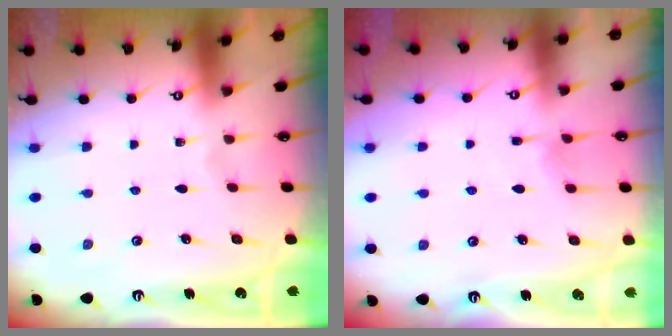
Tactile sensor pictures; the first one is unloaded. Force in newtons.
{"total": 5.0, "press": 5.0, "slide": 0.5}